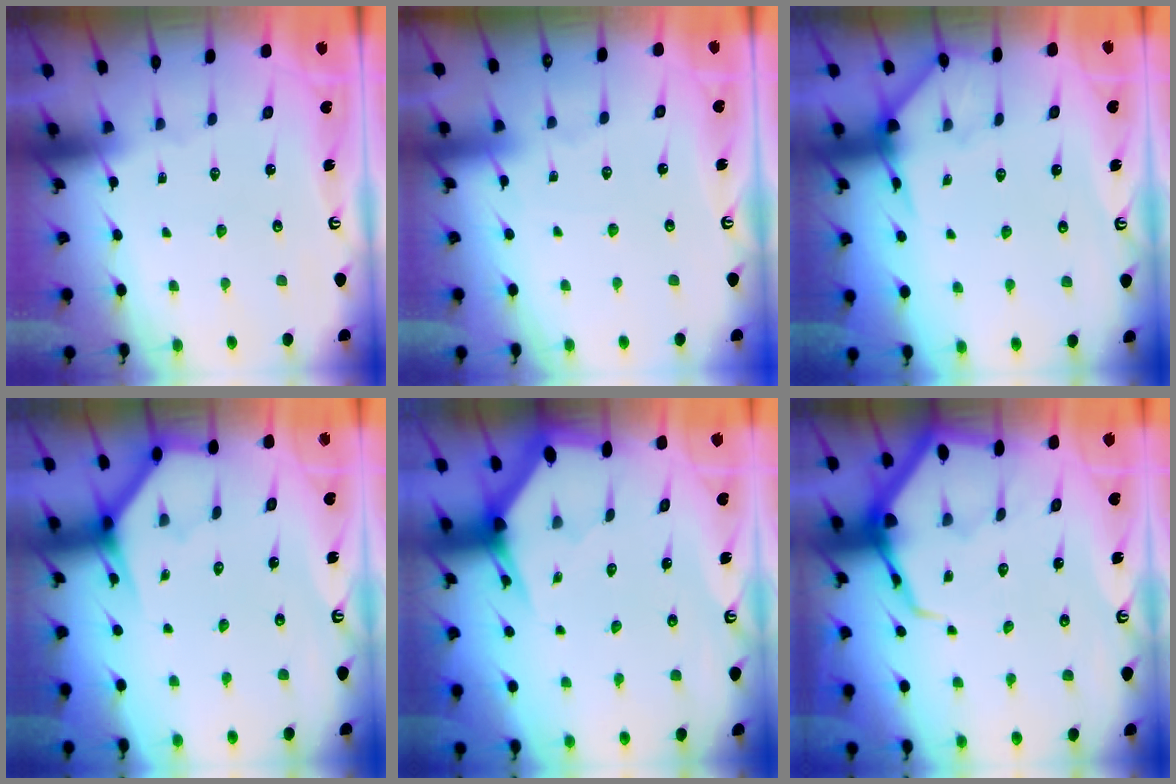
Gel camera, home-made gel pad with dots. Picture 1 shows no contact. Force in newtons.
{"total": 1.8, "press": 1.8, "slide": 0.3}
{"total": 5.8, "press": 5.8, "slide": 0.4}
{"total": 3.7, "press": 3.7, "slide": 0.4}
{"total": 3.2, "press": 3.2, "slide": 0.0}
{"total": 8.4, "press": 8.3, "slide": 0.8}